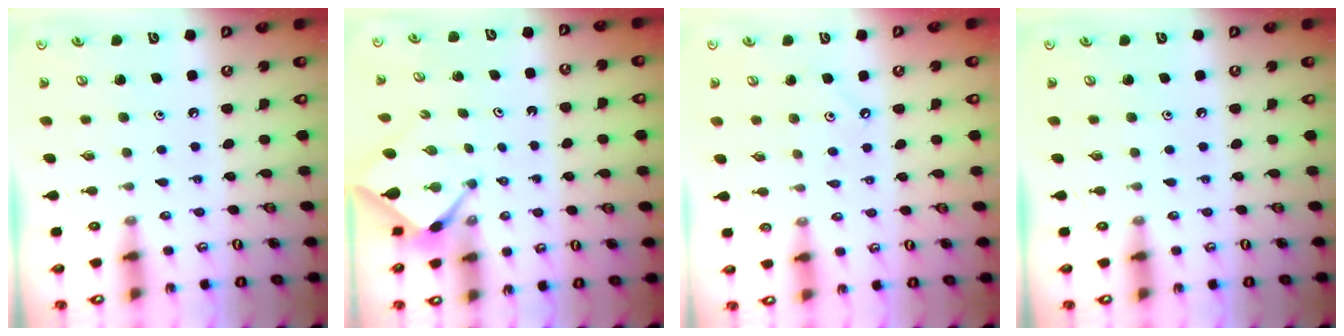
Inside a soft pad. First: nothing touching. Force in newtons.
{"total": 2.4, "press": 2.4, "slide": 0.3}
{"total": 4.9, "press": 4.8, "slide": 0.7}
{"total": 0.0}